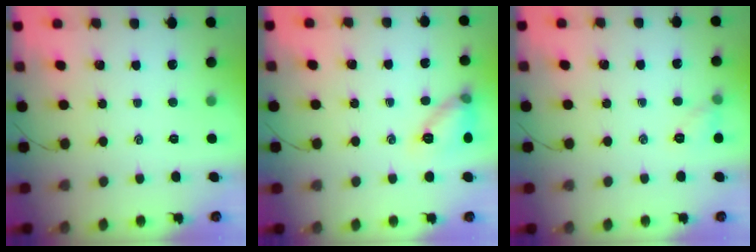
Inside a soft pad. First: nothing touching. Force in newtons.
{"total": 10.2, "press": 10.1, "slide": 1.4}
{"total": 5.5, "press": 5.3, "slide": 1.1}